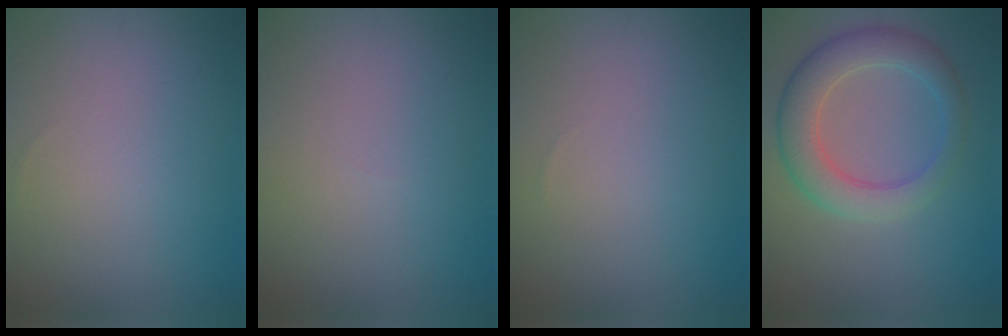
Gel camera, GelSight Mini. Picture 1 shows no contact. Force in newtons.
{"total": 0.0}
{"total": 0.0}
{"total": 5.2, "press": 5.2, "slide": 0.0}